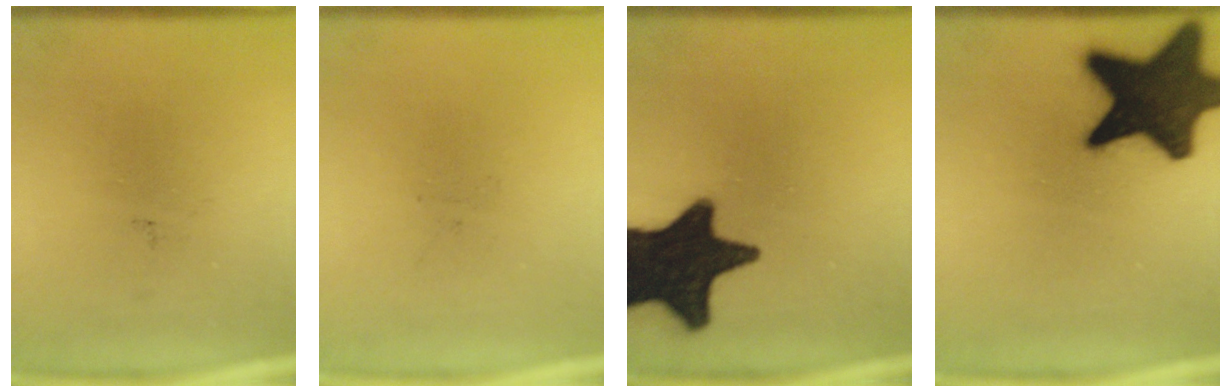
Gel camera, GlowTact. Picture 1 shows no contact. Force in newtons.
{"total": 0.0}
{"total": 19.1}
{"total": 19.4}